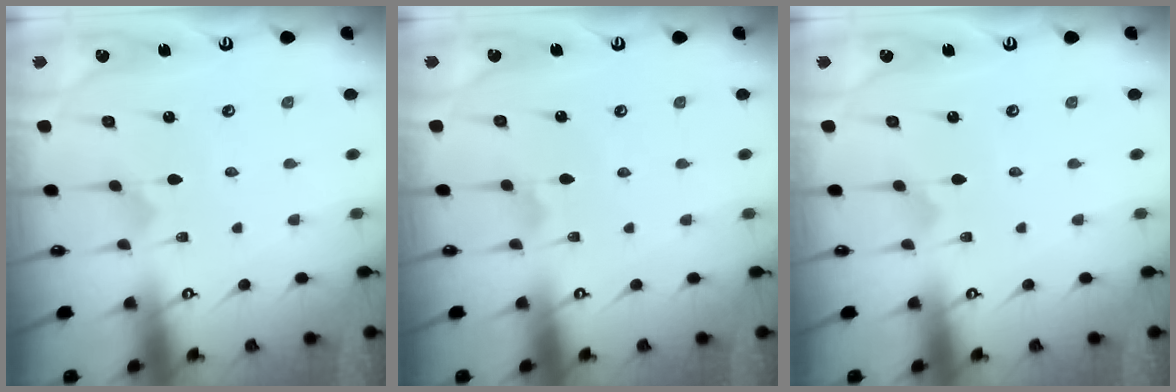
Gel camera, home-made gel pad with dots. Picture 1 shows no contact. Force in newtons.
{"total": 1.8, "press": 1.8, "slide": 0.4}
{"total": 0.0}